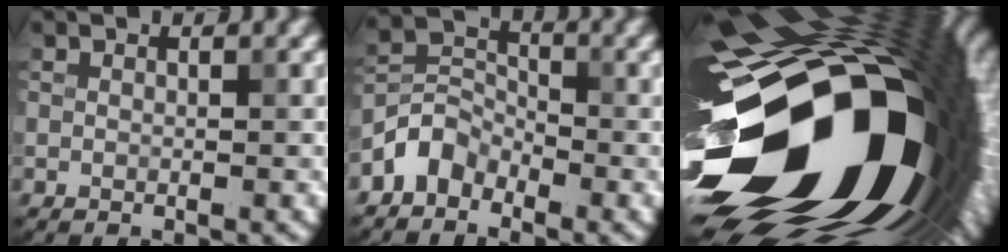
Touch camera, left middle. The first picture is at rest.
{"total": 3.1, "force": [-2.3, 1.9, 0.9], "torque": [-0.013, 0.013, -0.056]}
{"total": 22.2, "force": [-6.4, 13.0, 16.8], "torque": [-0.278, -0.043, -0.100]}